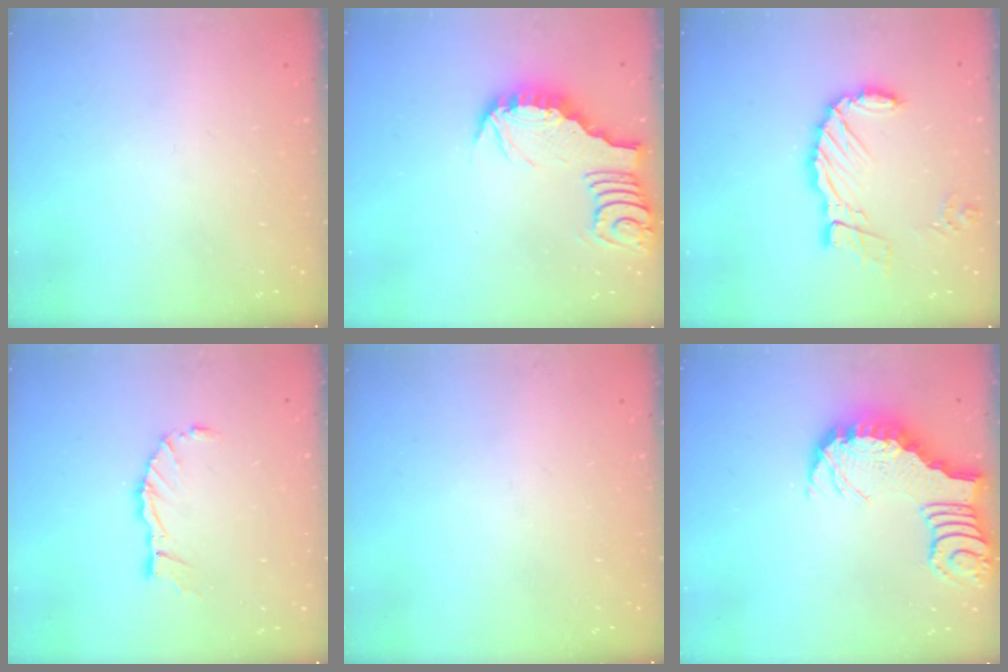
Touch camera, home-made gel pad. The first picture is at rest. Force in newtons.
{"total": 3.4, "press": 3.4, "slide": 0.2}
{"total": 10.9, "press": 10.9, "slide": 0.8}
{"total": 5.7, "press": 5.7, "slide": 0.1}
{"total": 0.0}
{"total": 3.3, "press": 3.3, "slide": 0.5}